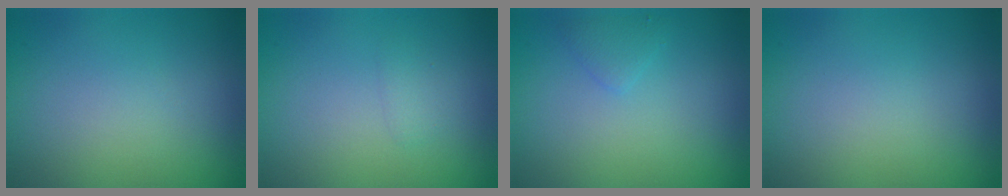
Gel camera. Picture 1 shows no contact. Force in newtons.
{"total": 0.9, "press": 0.9, "slide": 0.1}
{"total": 1.0, "press": 1.0, "slide": 0.1}
{"total": 0.0}